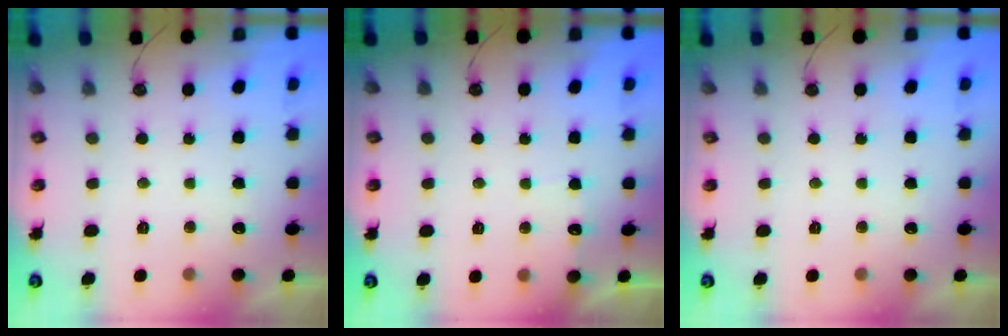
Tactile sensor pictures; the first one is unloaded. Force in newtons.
{"total": 3.8, "press": 3.8, "slide": 0.4}
{"total": 0.0}